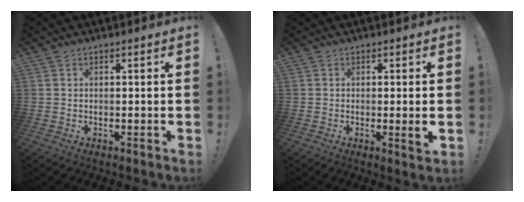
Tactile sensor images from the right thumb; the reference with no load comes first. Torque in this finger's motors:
{"motor_torque": [-0.13, 0.12, -0.06, 0.08, 0.01]}